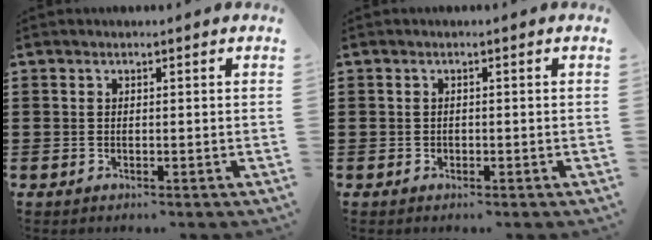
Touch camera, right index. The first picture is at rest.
{"total": 0.5, "force": [-0.2, 0.4, 0.1], "torque": [-0.004, 0.003, -0.005]}